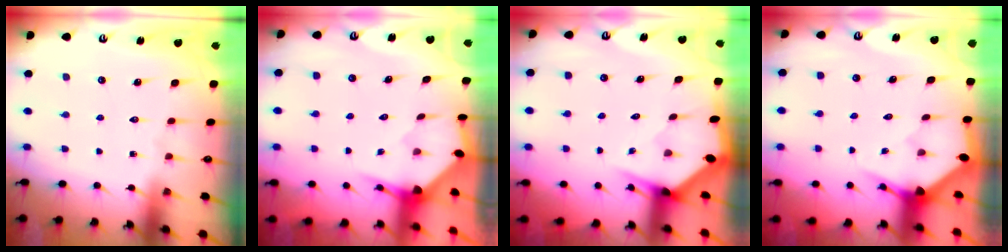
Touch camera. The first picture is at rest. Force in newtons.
{"total": 3.2, "press": 3.2, "slide": 0.3}
{"total": 2.8, "press": 2.8, "slide": 0.3}
{"total": 3.4, "press": 3.4, "slide": 0.1}